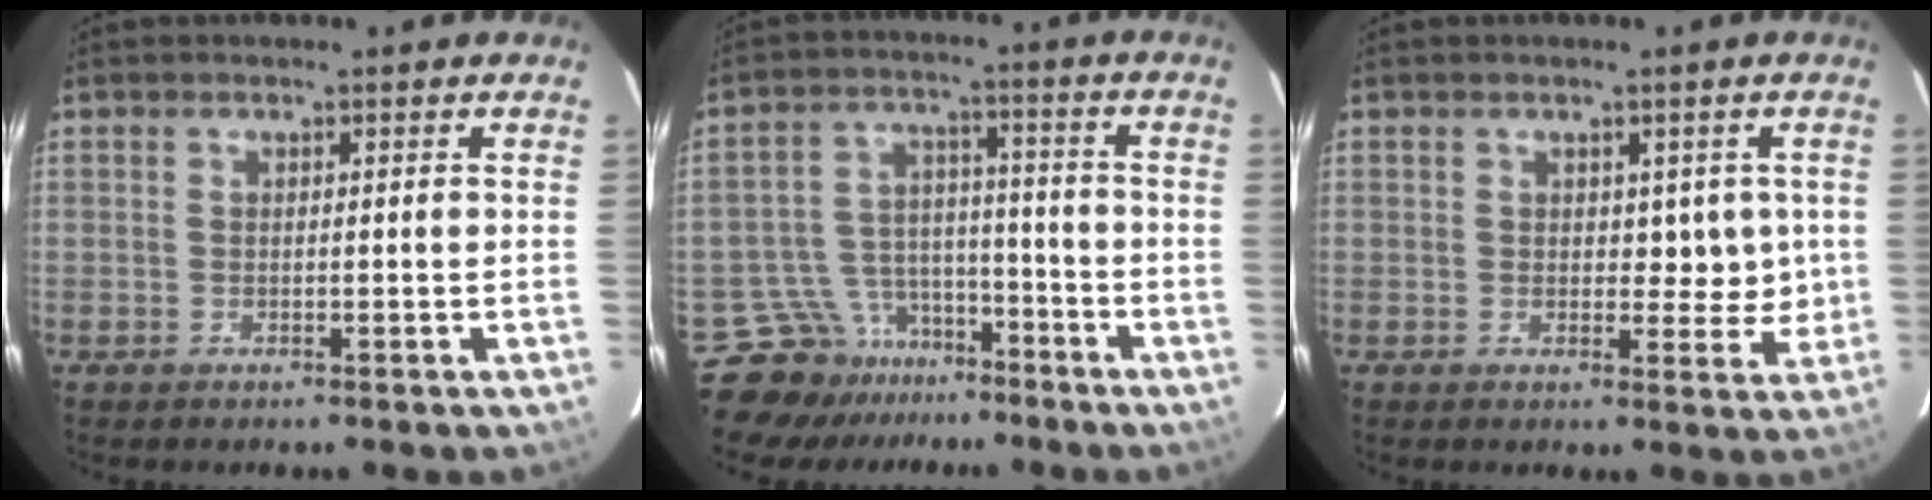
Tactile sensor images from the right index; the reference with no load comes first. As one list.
[{"total": 10.3, "force": [-7.9, 6.5, 0.6], "torque": [-0.011, 0.052, -0.125]}, {"total": 4.3, "force": [0.6, 2.7, 3.4], "torque": [-0.030, 0.004, 0.012]}]